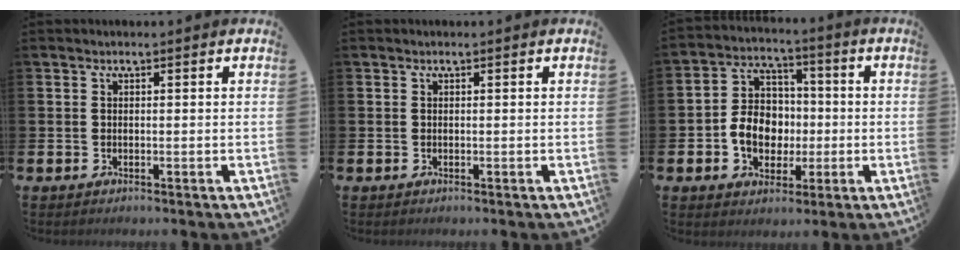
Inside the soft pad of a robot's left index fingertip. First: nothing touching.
{"total": 0.0}
{"total": 7.6, "force": [-1.2, 6.3, 4.0], "torque": [-0.074, 0.015, -0.027]}